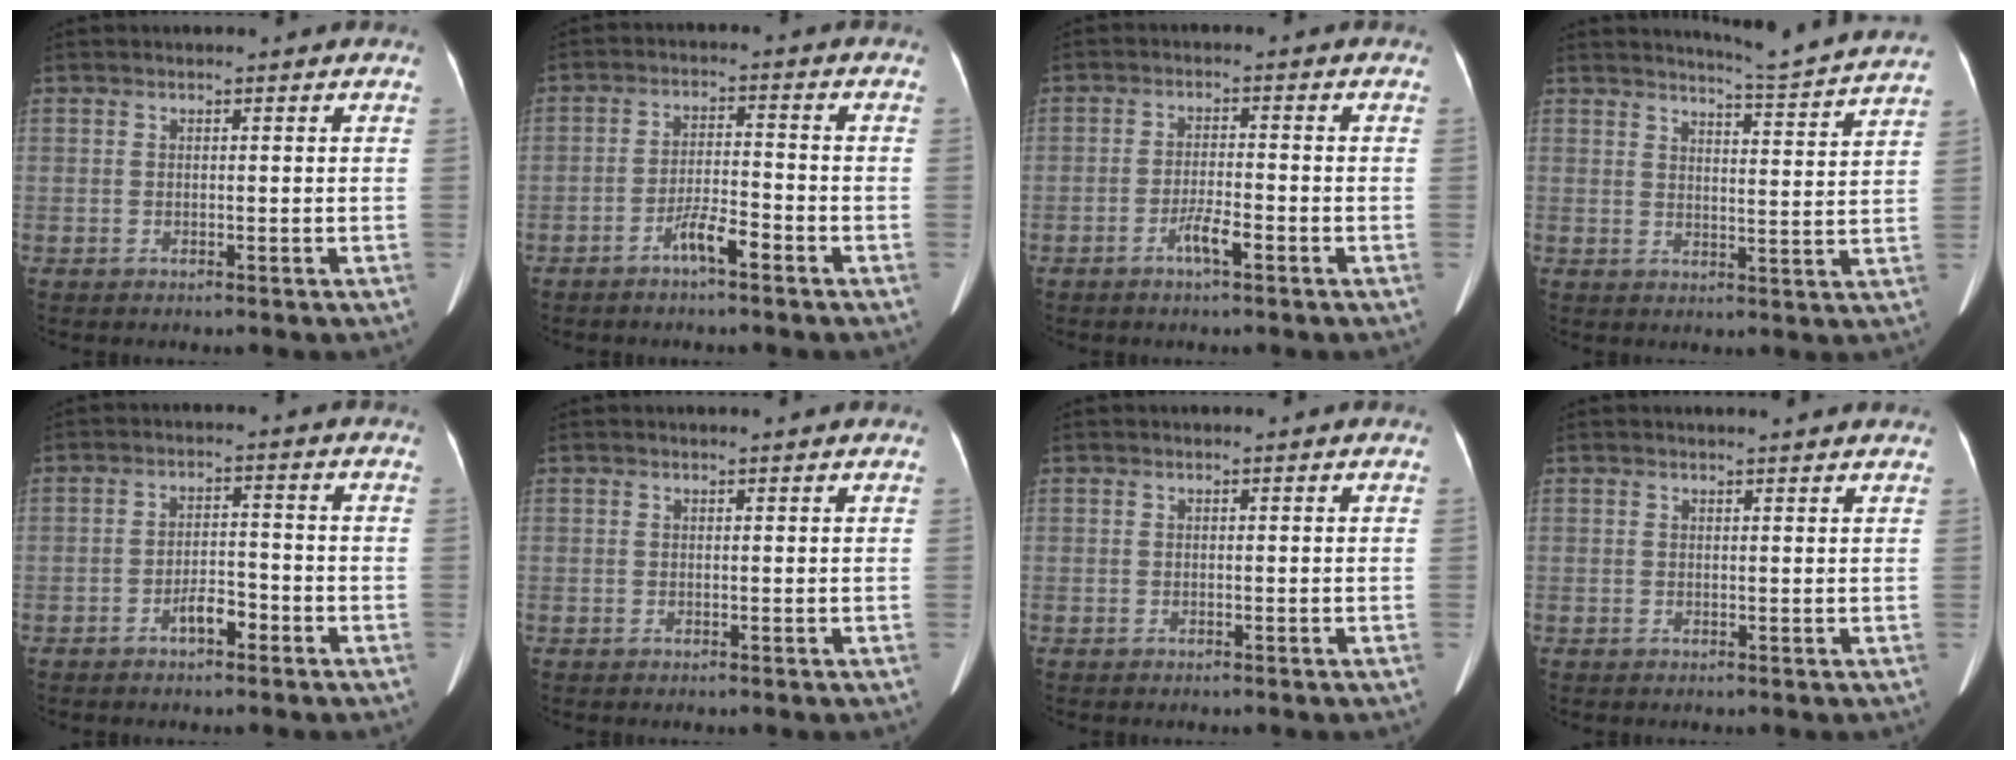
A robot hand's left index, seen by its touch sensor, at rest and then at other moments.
{"total": 4.3, "force": [-3.1, 0.4, 2.9], "torque": [-0.062, 0.000, -0.057]}
{"total": 3.4, "force": [-2.2, 0.3, 2.6], "torque": [-0.054, -0.004, -0.039]}
{"total": 11.6, "force": [11.2, -1.8, 2.6], "torque": [-0.053, -0.046, 0.135]}
{"total": 3.5, "force": [-2.4, 1.3, 2.3], "torque": [-0.043, 0.003, -0.042]}
{"total": 1.1, "force": [1.0, -0.1, 0.4], "torque": [-0.013, 0.005, 0.012]}
{"total": 0.0}
{"total": 3.7, "force": [3.5, 0.0, 1.2], "torque": [-0.022, 0.007, 0.035]}